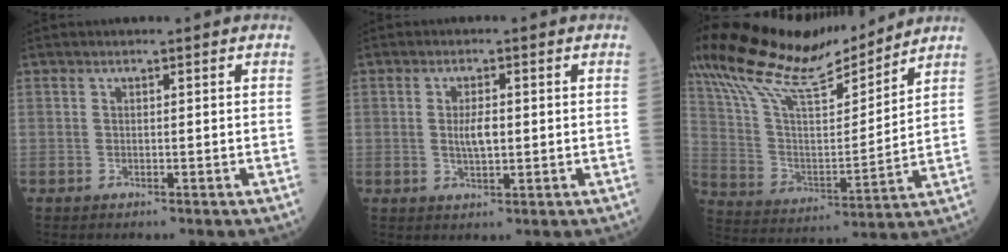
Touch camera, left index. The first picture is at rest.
{"total": 3.3, "force": [0.1, 1.1, 3.1], "torque": [-0.063, -0.001, 0.002]}
{"total": 19.7, "force": [17.2, 3.0, 9.2], "torque": [-0.183, 0.017, 0.307]}